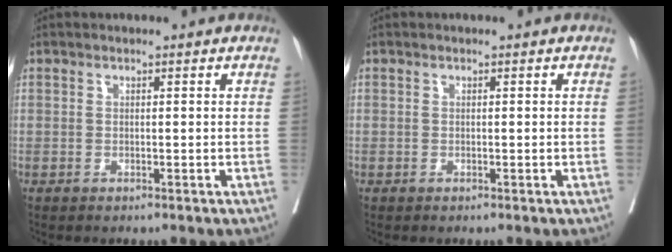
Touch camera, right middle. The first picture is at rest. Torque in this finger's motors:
{"motor_torque": [-0.07, -0.02, -0.23, -0.21]}